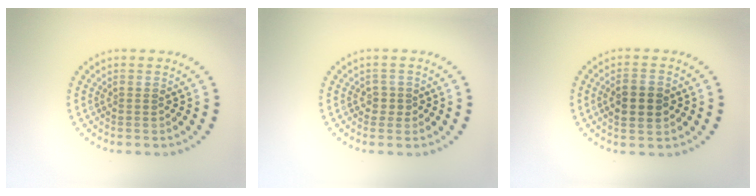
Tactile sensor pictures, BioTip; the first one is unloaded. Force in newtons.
{"total": 1.2, "press": 1.0, "slide": 0.7}
{"total": 3.5, "press": 3.5, "slide": 0.2}